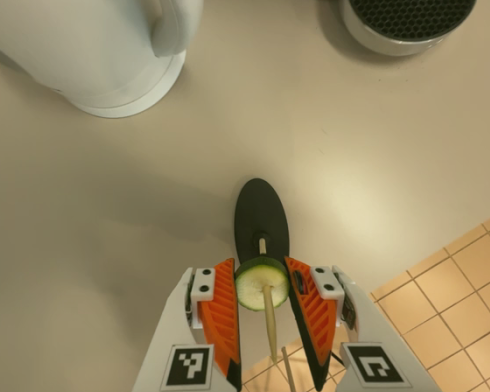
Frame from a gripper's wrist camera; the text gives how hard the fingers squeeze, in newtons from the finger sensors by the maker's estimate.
{"total": 10.6, "left": 10.5, "right": 10.6}